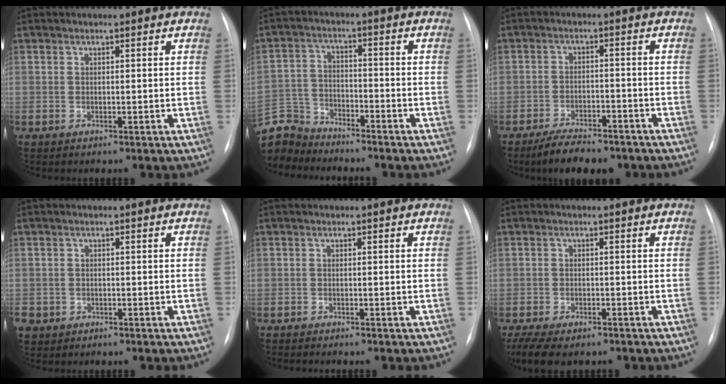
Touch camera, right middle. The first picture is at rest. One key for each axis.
{"total": 9.7, "fx": -9.3, "fy": 2.8, "fz": 0.2, "tx": -0.017, "ty": 0.013, "tz": -0.183}
{"total": 7.7, "fx": -6.1, "fy": 2.6, "fz": 3.7, "tx": -0.065, "ty": -0.008, "tz": -0.097}
{"total": 3.8, "fx": -2.2, "fy": 3.0, "fz": 0.9, "tx": -0.022, "ty": 0.003, "tz": -0.040}
{"total": 1.8, "fx": -1.6, "fy": 0.0, "fz": 0.8, "tx": -0.011, "ty": -0.002, "tz": -0.022}
{"total": 9.8, "fx": -7.5, "fy": 3.7, "fz": 5.0, "tx": -0.103, "ty": -0.009, "tz": -0.109}